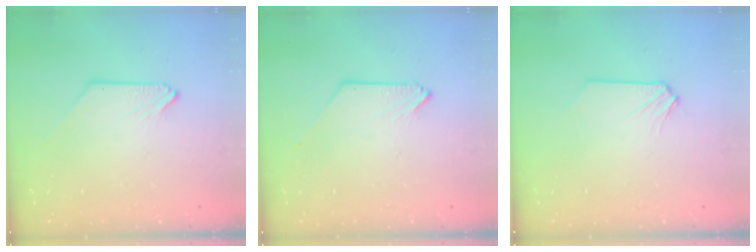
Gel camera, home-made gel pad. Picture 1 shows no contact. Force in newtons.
{"total": 0.0}
{"total": 0.5, "press": 0.5, "slide": 0.0}